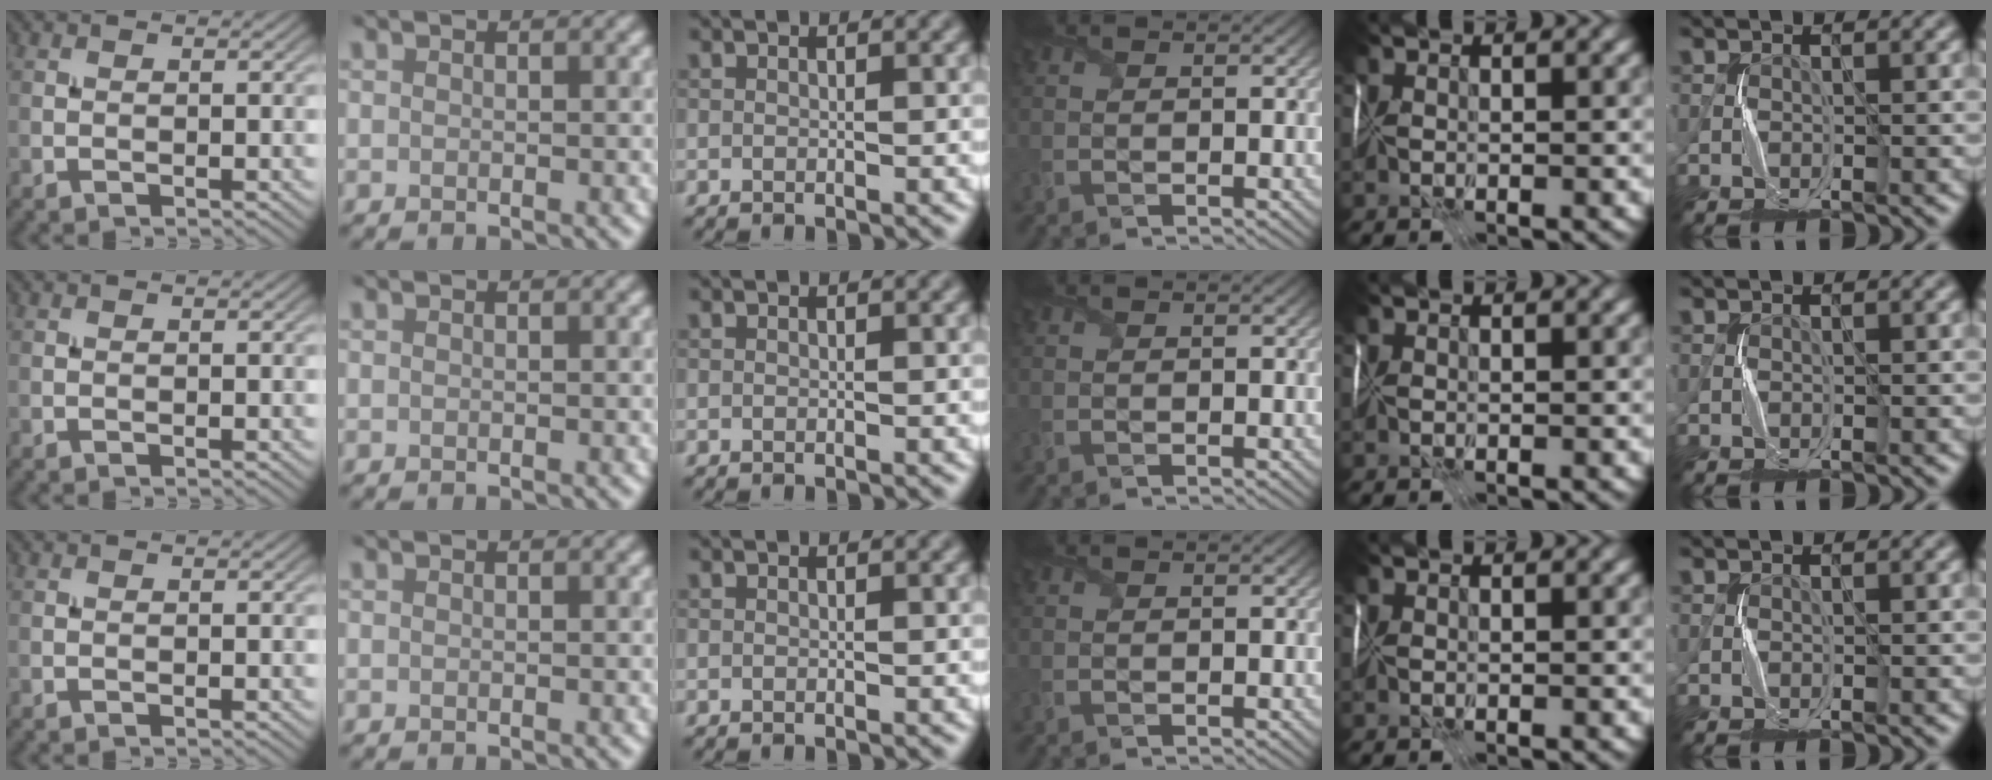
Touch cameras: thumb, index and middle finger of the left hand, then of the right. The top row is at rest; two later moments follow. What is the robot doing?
{"motion": "fold", "object": "shipping label"}